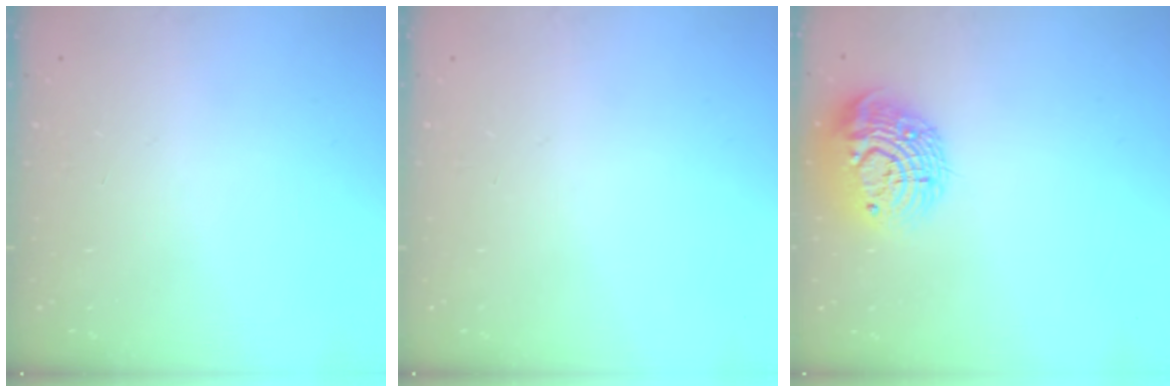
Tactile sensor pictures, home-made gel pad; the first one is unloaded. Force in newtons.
{"total": 0.0}
{"total": 14.3, "press": 14.3, "slide": 0.7}